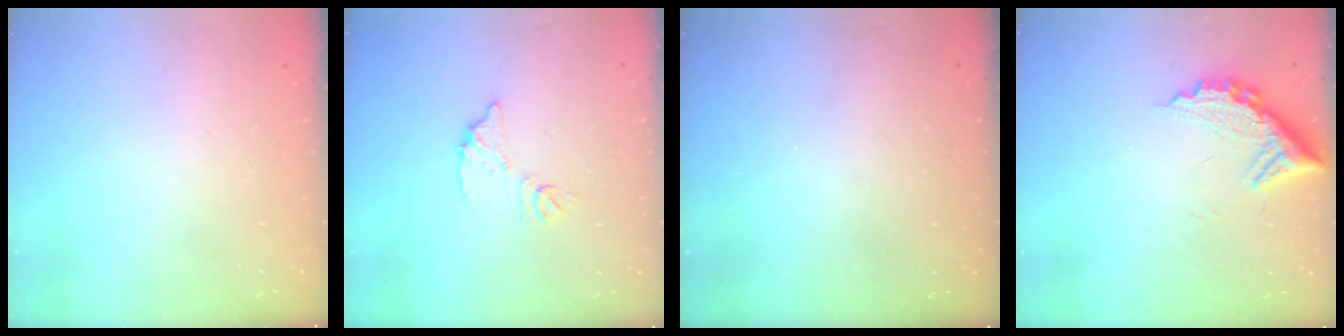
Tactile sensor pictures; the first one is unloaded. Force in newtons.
{"total": 8.5, "press": 8.4, "slide": 0.3}
{"total": 3.3, "press": 3.3, "slide": 0.1}
{"total": 10.9, "press": 10.9, "slide": 0.8}